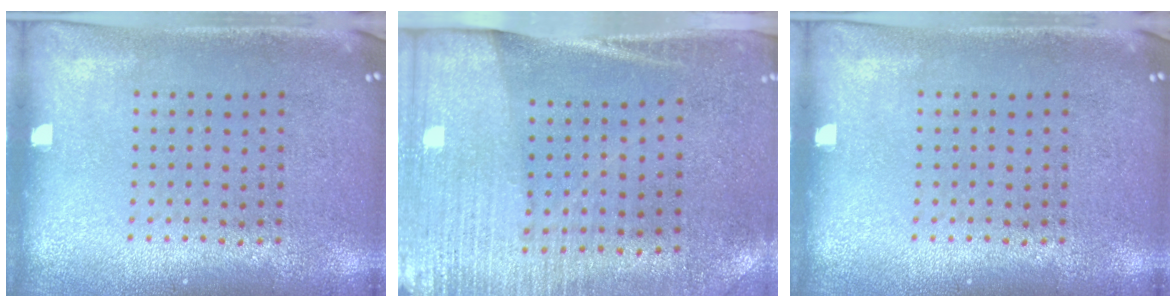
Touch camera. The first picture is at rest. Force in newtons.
{"total": 2.9, "press": 2.6, "slide": 1.3}
{"total": 0.0}